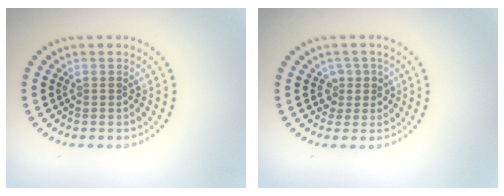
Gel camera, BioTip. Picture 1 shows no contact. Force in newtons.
{"total": 1.8, "press": 1.4, "slide": 1.1}